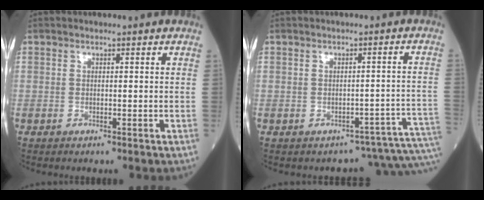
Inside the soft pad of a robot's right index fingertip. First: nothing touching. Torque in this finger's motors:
{"motor_torque": [-0.50, -0.48, -0.45, -0.11]}